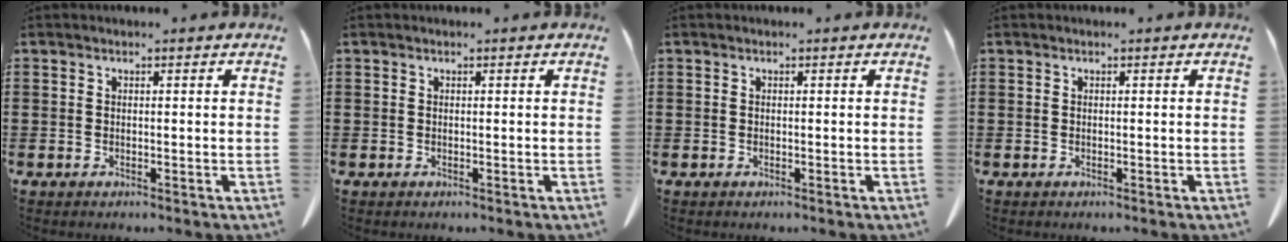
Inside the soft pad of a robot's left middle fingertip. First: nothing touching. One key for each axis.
{"total": 0.0}
{"total": 0.0}
{"total": 0.0}